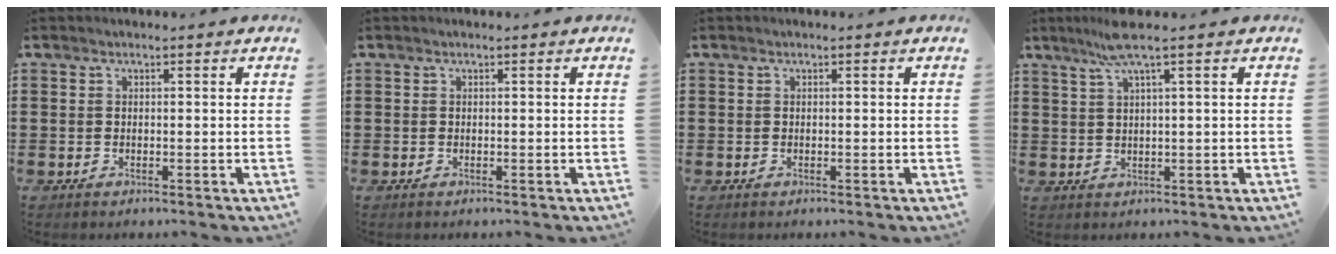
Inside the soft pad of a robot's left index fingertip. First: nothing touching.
{"total": 0.0}
{"total": 0.0}
{"total": 4.6, "force": [2.6, -0.3, 3.7], "torque": [-0.079, 0.003, 0.046]}